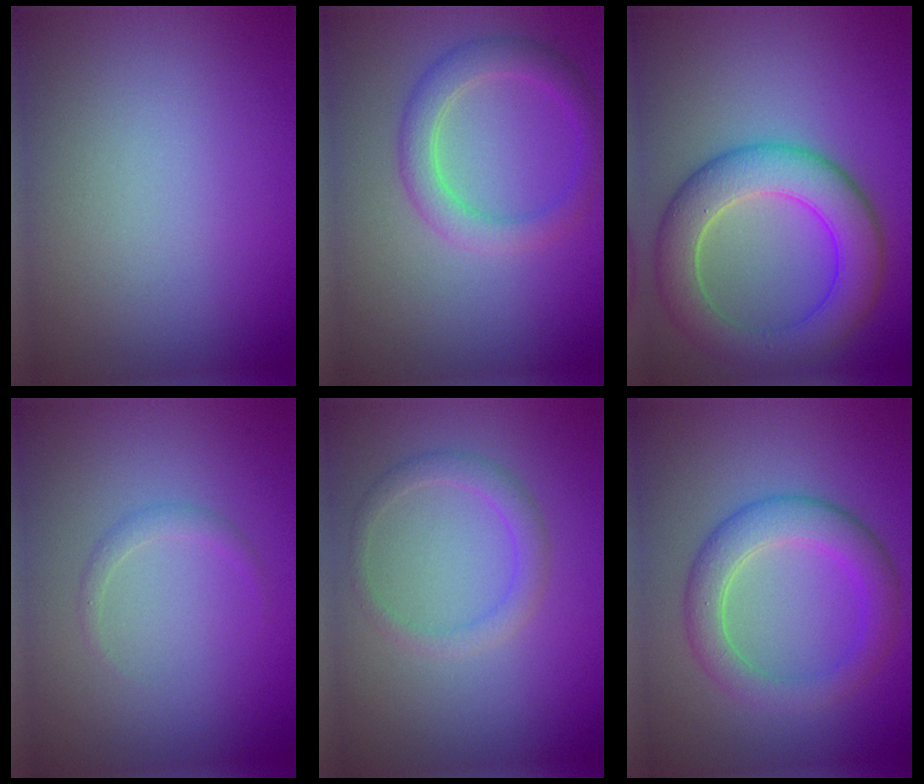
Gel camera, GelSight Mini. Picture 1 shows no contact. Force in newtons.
{"total": 3.2, "press": 3.2, "slide": 0.3}
{"total": 7.1, "press": 7.1, "slide": 0.3}
{"total": 1.0, "press": 1.0, "slide": 0.0}
{"total": 1.9, "press": 1.9, "slide": 0.1}
{"total": 4.5, "press": 4.4, "slide": 0.4}